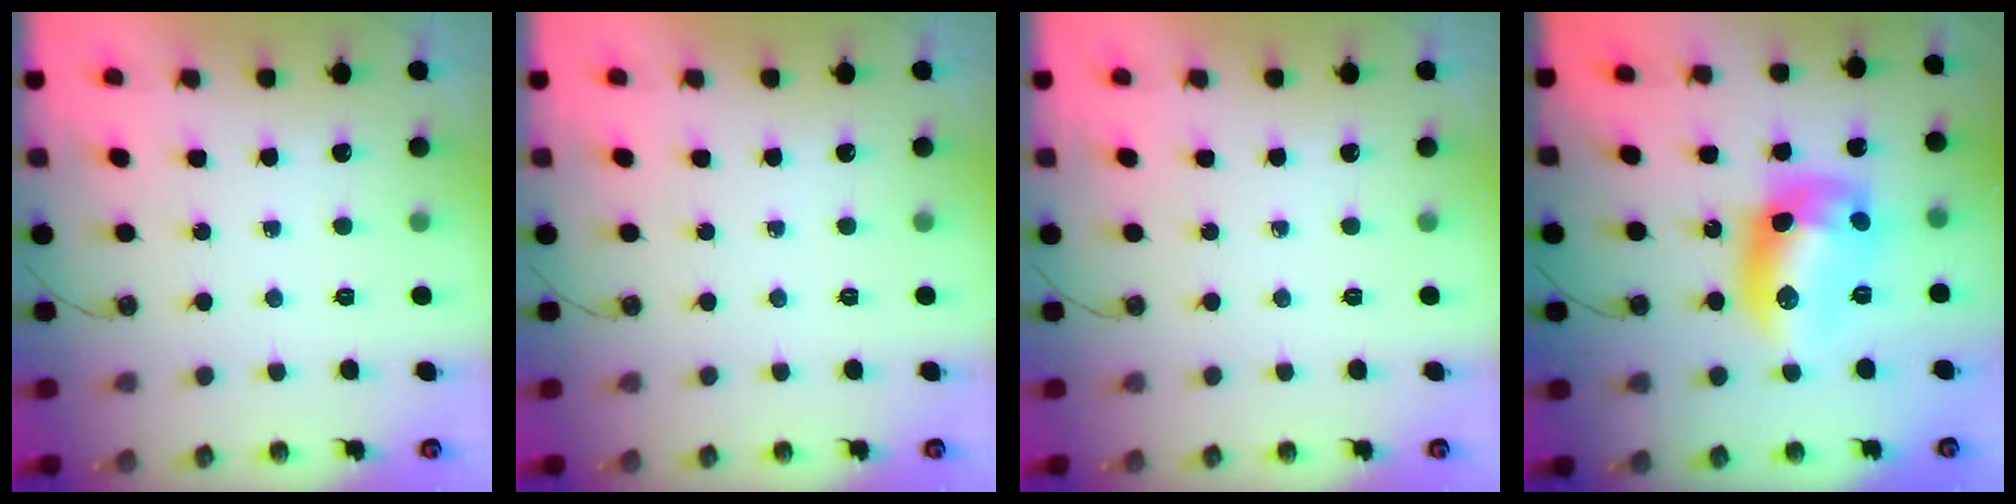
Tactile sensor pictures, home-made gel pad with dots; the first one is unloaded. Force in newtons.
{"total": 0.0}
{"total": 0.0}
{"total": 13.6, "press": 13.6, "slide": 0.9}